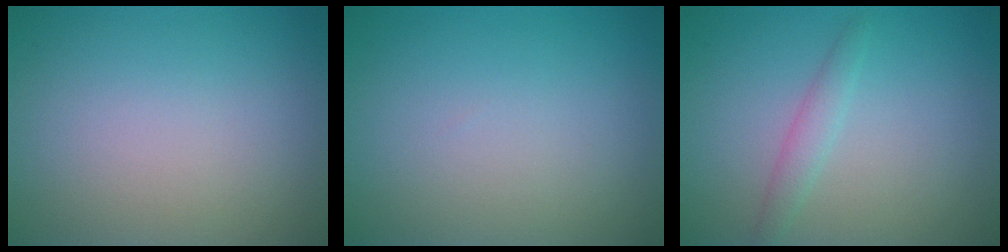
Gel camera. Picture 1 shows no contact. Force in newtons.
{"total": 0.0}
{"total": 1.5, "press": 1.5, "slide": 0.1}